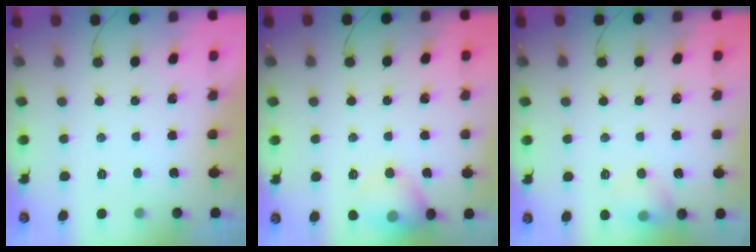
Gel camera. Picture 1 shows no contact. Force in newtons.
{"total": 12.0, "press": 11.5, "slide": 3.4}
{"total": 8.2, "press": 8.1, "slide": 1.2}